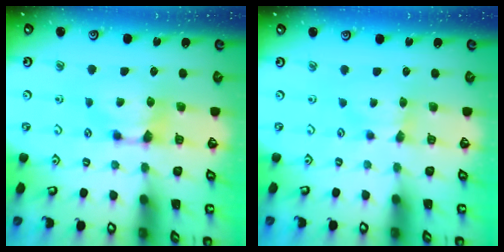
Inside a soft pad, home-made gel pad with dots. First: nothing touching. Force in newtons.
{"total": 1.8, "press": 1.7, "slide": 0.6}